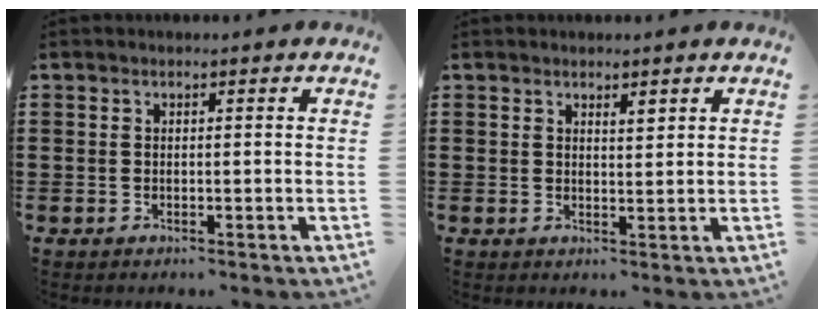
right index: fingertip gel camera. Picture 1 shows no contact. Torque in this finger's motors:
{"motor_torque": [-0.15, -0.09, 0.09, 0.00]}